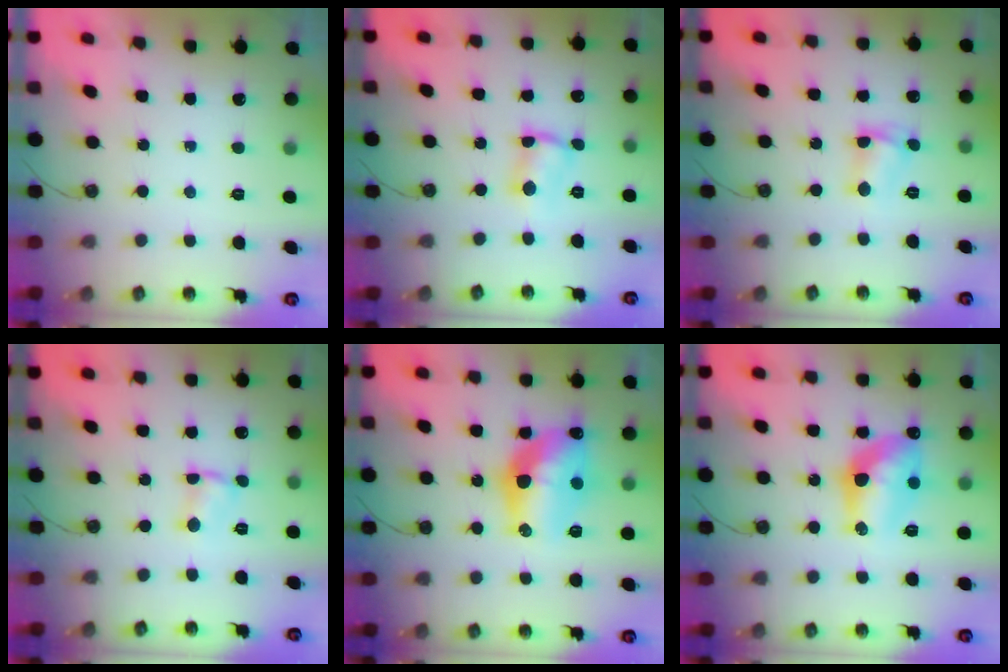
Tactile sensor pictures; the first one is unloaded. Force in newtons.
{"total": 3.7, "press": 3.7, "slide": 0.2}
{"total": 4.3, "press": 4.2, "slide": 0.3}
{"total": 2.1, "press": 2.1, "slide": 0.3}
{"total": 14.6, "press": 14.5, "slide": 1.4}
{"total": 12.5, "press": 12.5, "slide": 0.9}